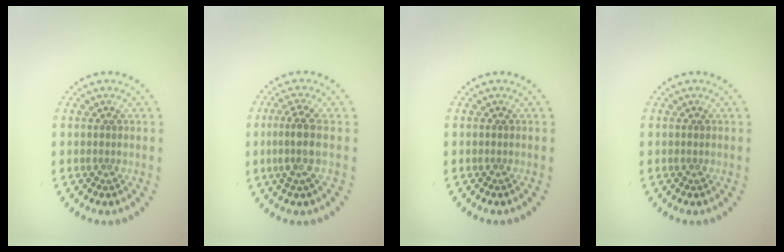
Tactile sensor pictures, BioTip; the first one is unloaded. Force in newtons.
{"total": 2.6, "press": 2.1, "slide": 1.5}
{"total": 0.0}
{"total": 0.0}